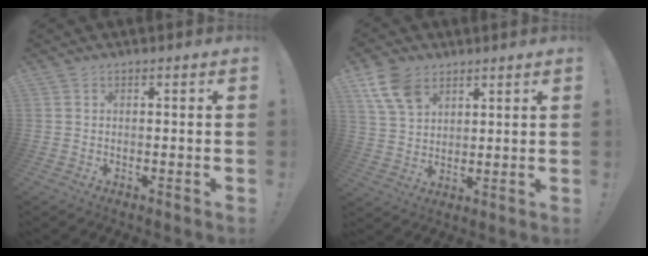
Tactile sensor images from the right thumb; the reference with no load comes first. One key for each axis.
{"total": 10.9, "fx": 6.3, "fy": 7.3, "fz": 5.1, "tx": -0.092, "ty": -0.024, "tz": 0.127}